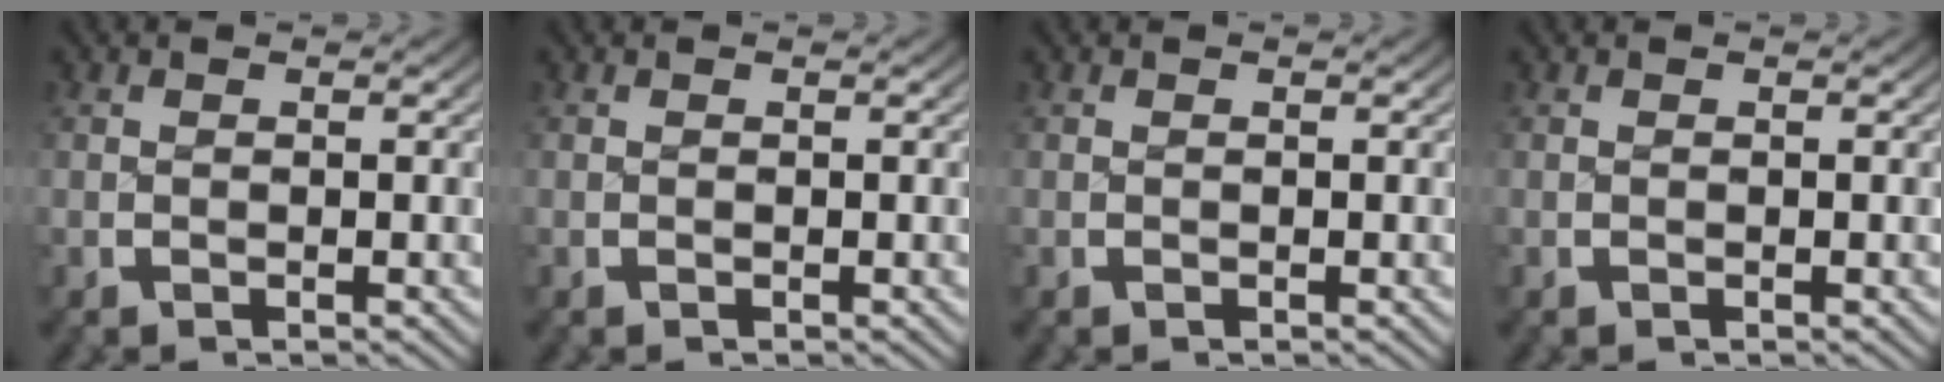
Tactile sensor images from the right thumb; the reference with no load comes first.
{"total": 0.0}
{"total": 0.0}
{"total": 0.0}